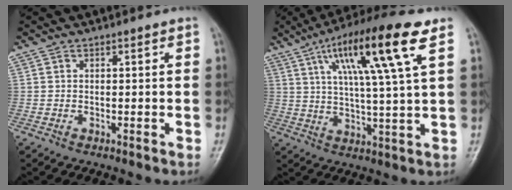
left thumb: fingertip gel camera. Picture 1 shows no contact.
{"total": 16.9, "force": [7.4, 1.8, 15.1], "torque": [-0.263, -0.009, 0.121]}